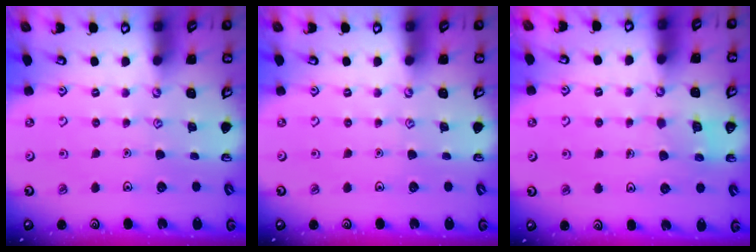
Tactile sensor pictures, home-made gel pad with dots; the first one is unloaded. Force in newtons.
{"total": 0.0}
{"total": 2.6, "press": 2.6, "slide": 0.1}